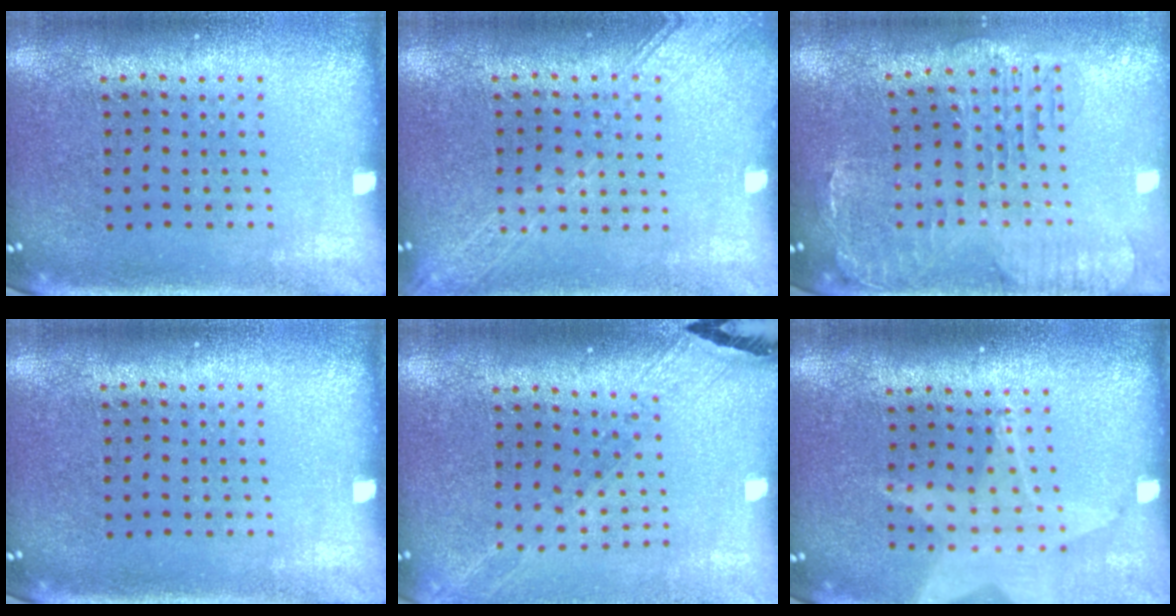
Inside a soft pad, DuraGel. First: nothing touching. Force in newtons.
{"total": 1.7, "press": 1.7, "slide": 0.2}
{"total": 1.6, "press": 1.5, "slide": 0.5}
{"total": 0.0}
{"total": 1.4, "press": 1.4, "slide": 0.1}
{"total": 1.7, "press": 1.5, "slide": 0.7}